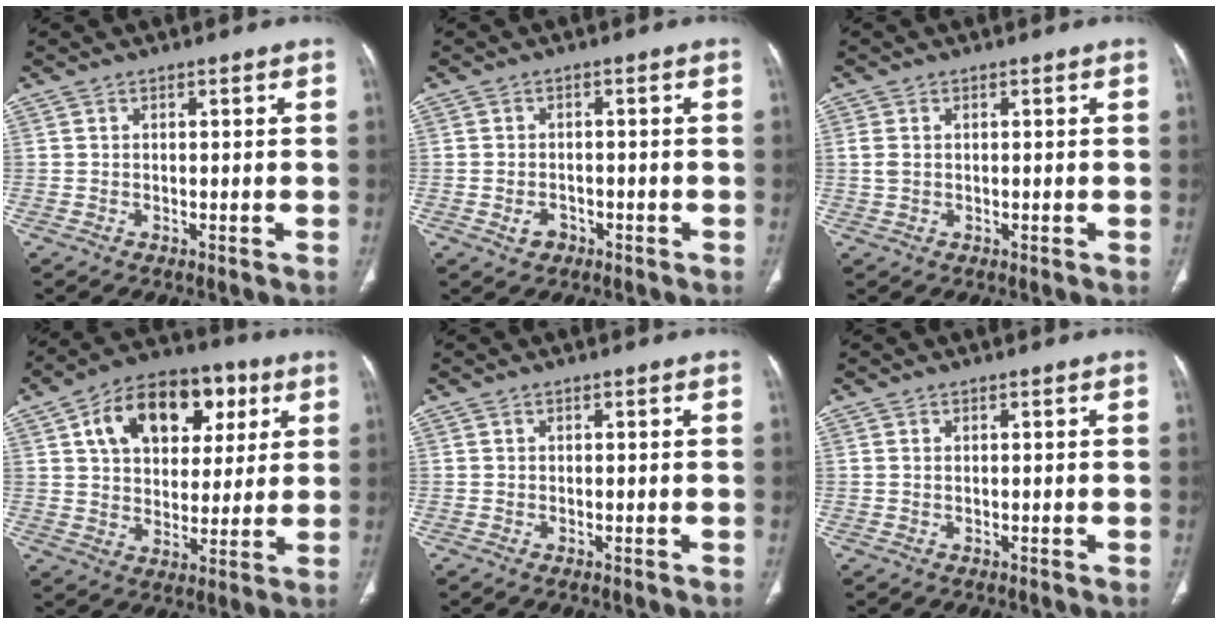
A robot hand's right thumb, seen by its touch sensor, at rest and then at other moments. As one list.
[{"total": 2.6, "force": [-1.3, 1.9, 1.2], "torque": [-0.018, 0.010, -0.016]}, {"total": 2.1, "force": [0.3, 1.4, 1.5], "torque": [-0.047, 0.006, 0.009]}, {"total": 18.4, "force": [7.0, 12.1, 12.1], "torque": [-0.148, 0.005, 0.109]}, {"total": 0.0}, {"total": 0.0}]